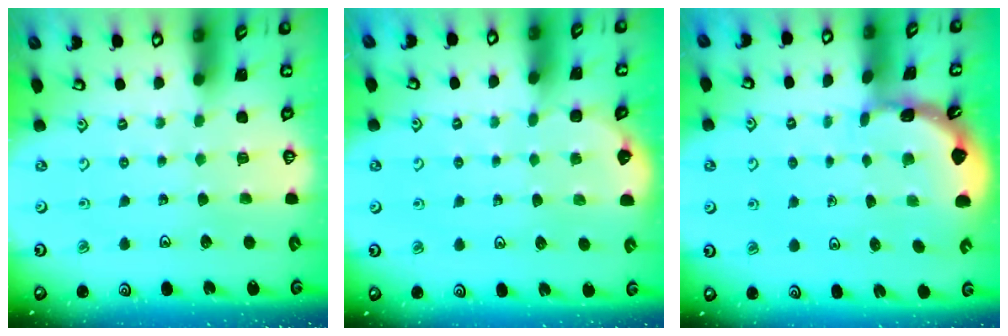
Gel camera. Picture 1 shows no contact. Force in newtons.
{"total": 1.7, "press": 1.7, "slide": 0.1}
{"total": 1.7, "press": 1.6, "slide": 0.1}